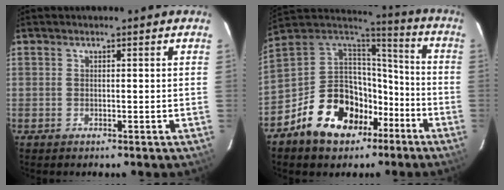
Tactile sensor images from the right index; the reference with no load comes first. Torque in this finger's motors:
{"motor_torque": [1.70, -0.44, 0.49, 0.10]}